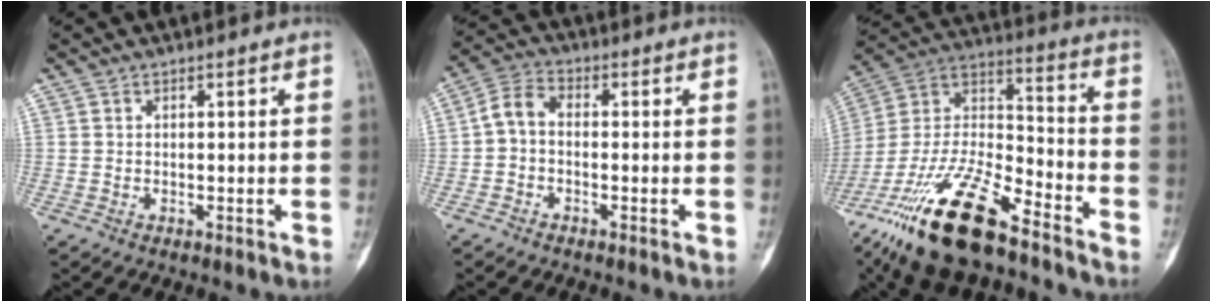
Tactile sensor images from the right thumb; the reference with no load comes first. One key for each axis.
{"total": 4.8, "fx": -0.7, "fy": 3.1, "fz": 3.6, "tx": -0.066, "ty": 0.019, "tz": -0.028}
{"total": 24.3, "fx": -16.6, "fy": 7.9, "fz": 16.0, "tx": -0.334, "ty": 0.049, "tz": -0.305}